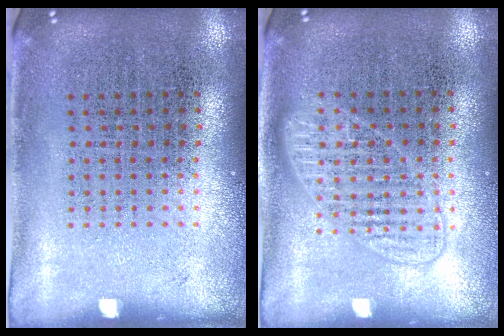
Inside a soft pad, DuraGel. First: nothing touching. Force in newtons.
{"total": 1.2, "press": 1.2, "slide": 0.2}